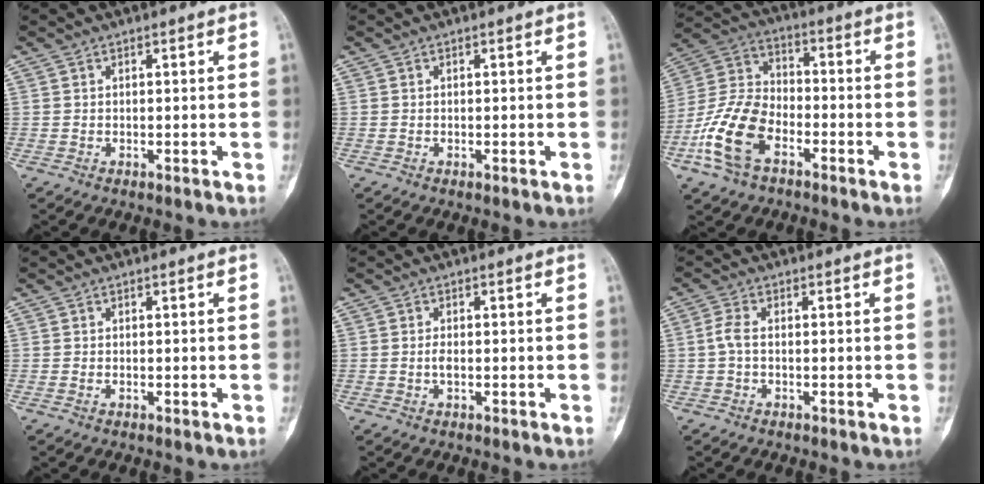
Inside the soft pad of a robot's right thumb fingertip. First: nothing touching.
{"total": 0.0}
{"total": 14.0, "force": [-6.3, 8.2, 9.3], "torque": [-0.197, 0.035, -0.129]}
{"total": 0.0}
{"total": 1.2, "force": [-0.2, 0.5, 1.0], "torque": [-0.020, 0.002, -0.005]}
{"total": 2.5, "force": [-0.4, 1.1, 2.2], "torque": [-0.055, 0.002, -0.014]}